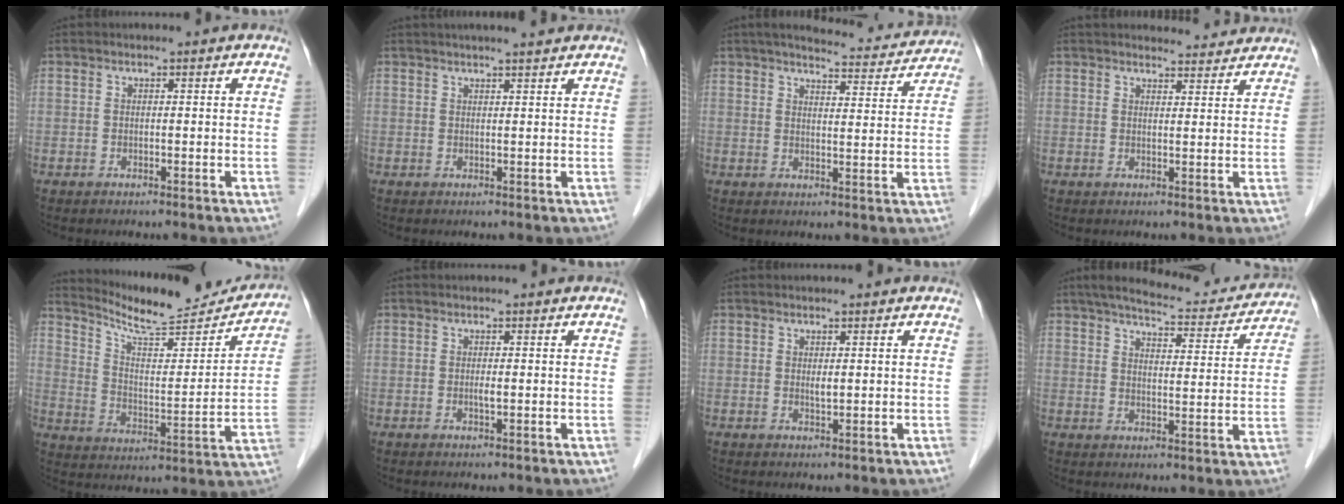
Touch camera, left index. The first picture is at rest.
{"total": 6.2, "force": [5.5, 0.3, 3.0], "torque": [-0.042, 0.023, 0.071]}
{"total": 12.8, "force": [11.9, 2.0, 4.2], "torque": [-0.049, 0.001, 0.141]}
{"total": 6.4, "force": [6.2, 1.2, 0.9], "torque": [-0.005, 0.011, 0.068]}
{"total": 17.9, "force": [17.0, 2.1, 5.2], "torque": [-0.088, -0.031, 0.247]}
{"total": 0.7, "force": [0.0, 0.1, 0.7], "torque": [-0.016, -0.002, -0.001]}
{"total": 0.9, "force": [0.3, 0.3, 0.8], "torque": [-0.018, -0.003, 0.006]}
{"total": 15.5, "force": [14.0, 2.9, 6.0], "torque": [-0.081, 0.006, 0.180]}